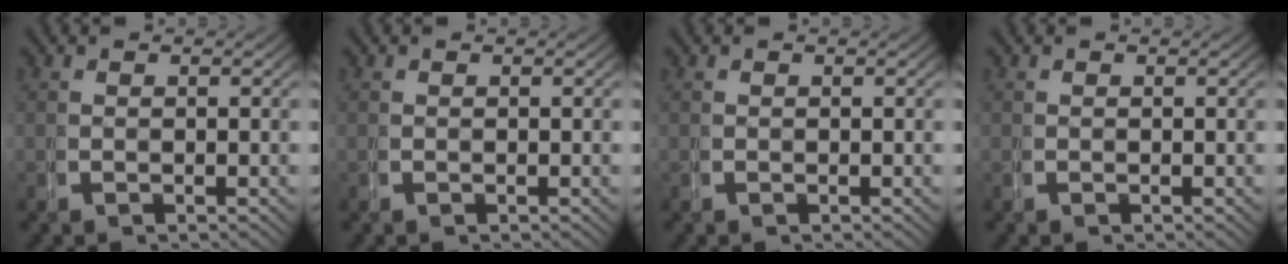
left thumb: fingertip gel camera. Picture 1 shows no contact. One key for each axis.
{"total": 0.0}
{"total": 0.0}
{"total": 0.0}